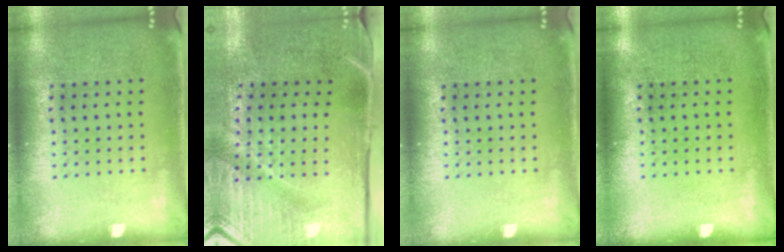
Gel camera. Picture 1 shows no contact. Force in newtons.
{"total": 5.0, "press": 4.1, "slide": 2.8}
{"total": 0.0}
{"total": 0.0}